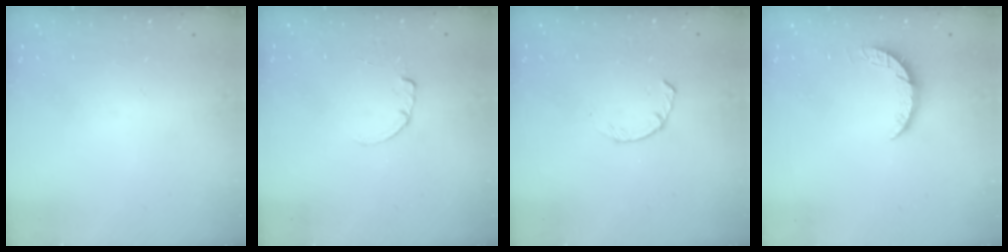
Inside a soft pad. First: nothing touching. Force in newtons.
{"total": 0.6, "press": 0.6, "slide": 0.1}
{"total": 2.3, "press": 2.2, "slide": 0.4}
{"total": 5.2, "press": 5.1, "slide": 0.4}